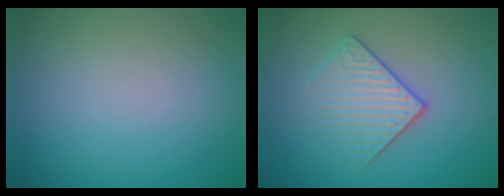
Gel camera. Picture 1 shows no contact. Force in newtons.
{"total": 3.4, "press": 2.9, "slide": 1.9}